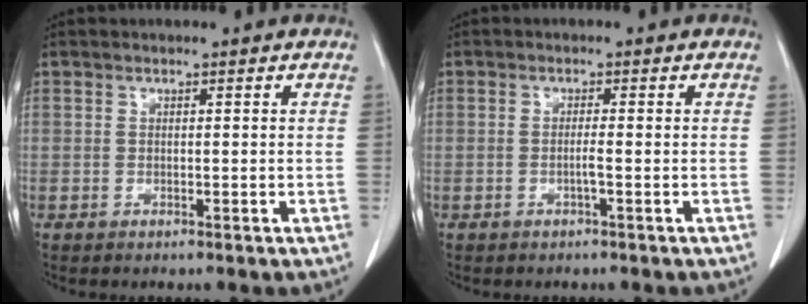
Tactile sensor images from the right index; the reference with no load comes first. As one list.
[{"total": 1.4, "force": [-0.5, -0.2, 1.3], "torque": [-0.023, 0.000, -0.010]}]